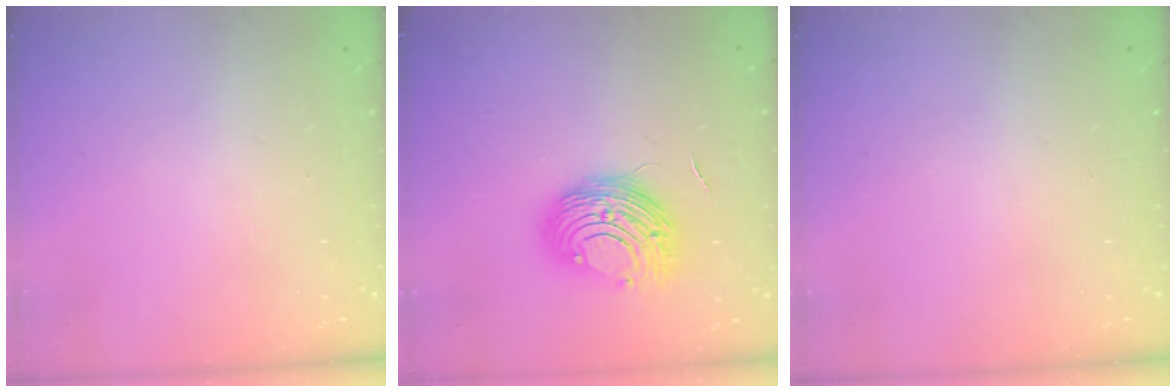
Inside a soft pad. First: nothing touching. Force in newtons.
{"total": 11.4, "press": 11.3, "slide": 0.5}
{"total": 0.0}